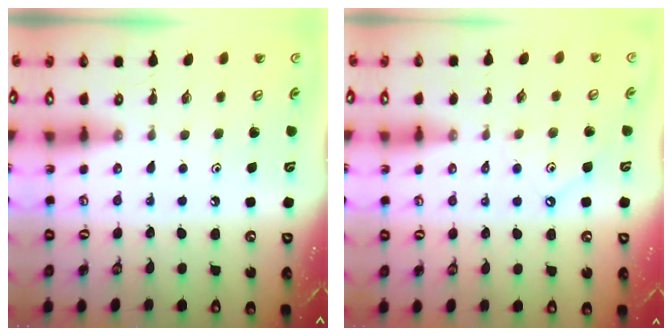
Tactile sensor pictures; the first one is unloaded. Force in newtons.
{"total": 1.7, "press": 1.7, "slide": 0.3}